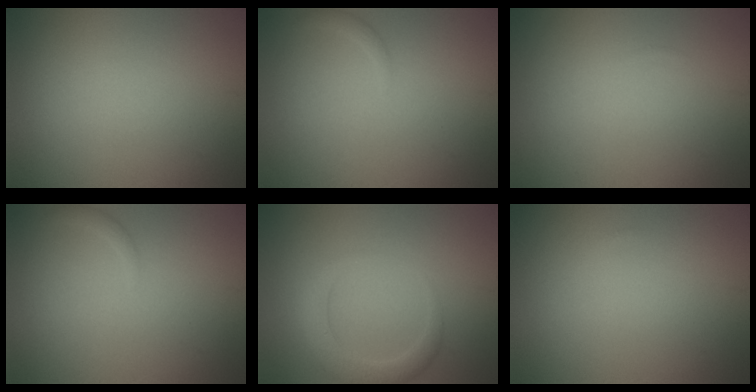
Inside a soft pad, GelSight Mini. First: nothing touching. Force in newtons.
{"total": 0.6, "press": 0.6, "slide": 0.1}
{"total": 0.0}
{"total": 0.6, "press": 0.6, "slide": 0.1}
{"total": 2.8, "press": 2.8, "slide": 0.2}
{"total": 0.0}